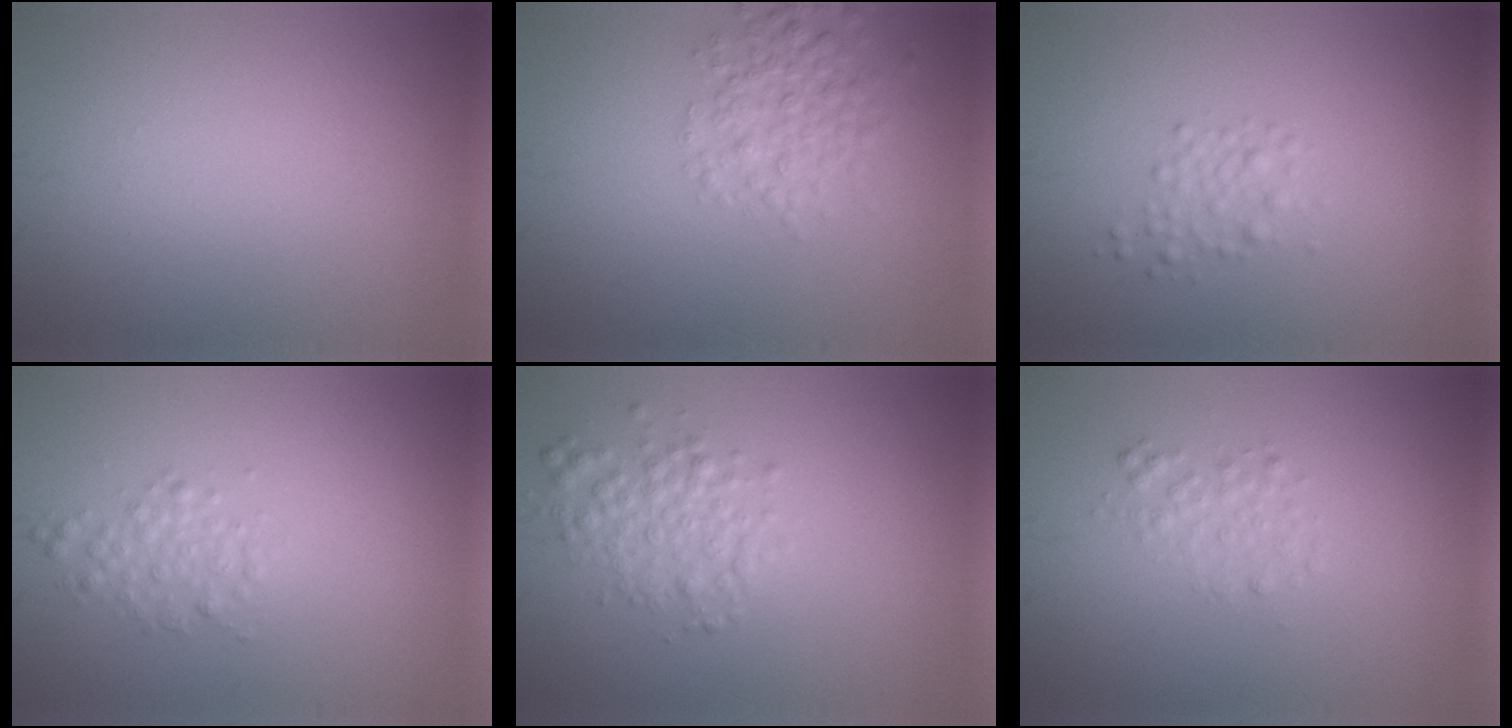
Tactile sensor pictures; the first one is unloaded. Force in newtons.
{"total": 3.4, "press": 3.4, "slide": 0.1}
{"total": 1.6, "press": 1.6, "slide": 0.1}
{"total": 1.8, "press": 1.8, "slide": 0.0}
{"total": 2.8, "press": 2.8, "slide": 0.1}
{"total": 1.5, "press": 1.5, "slide": 0.0}